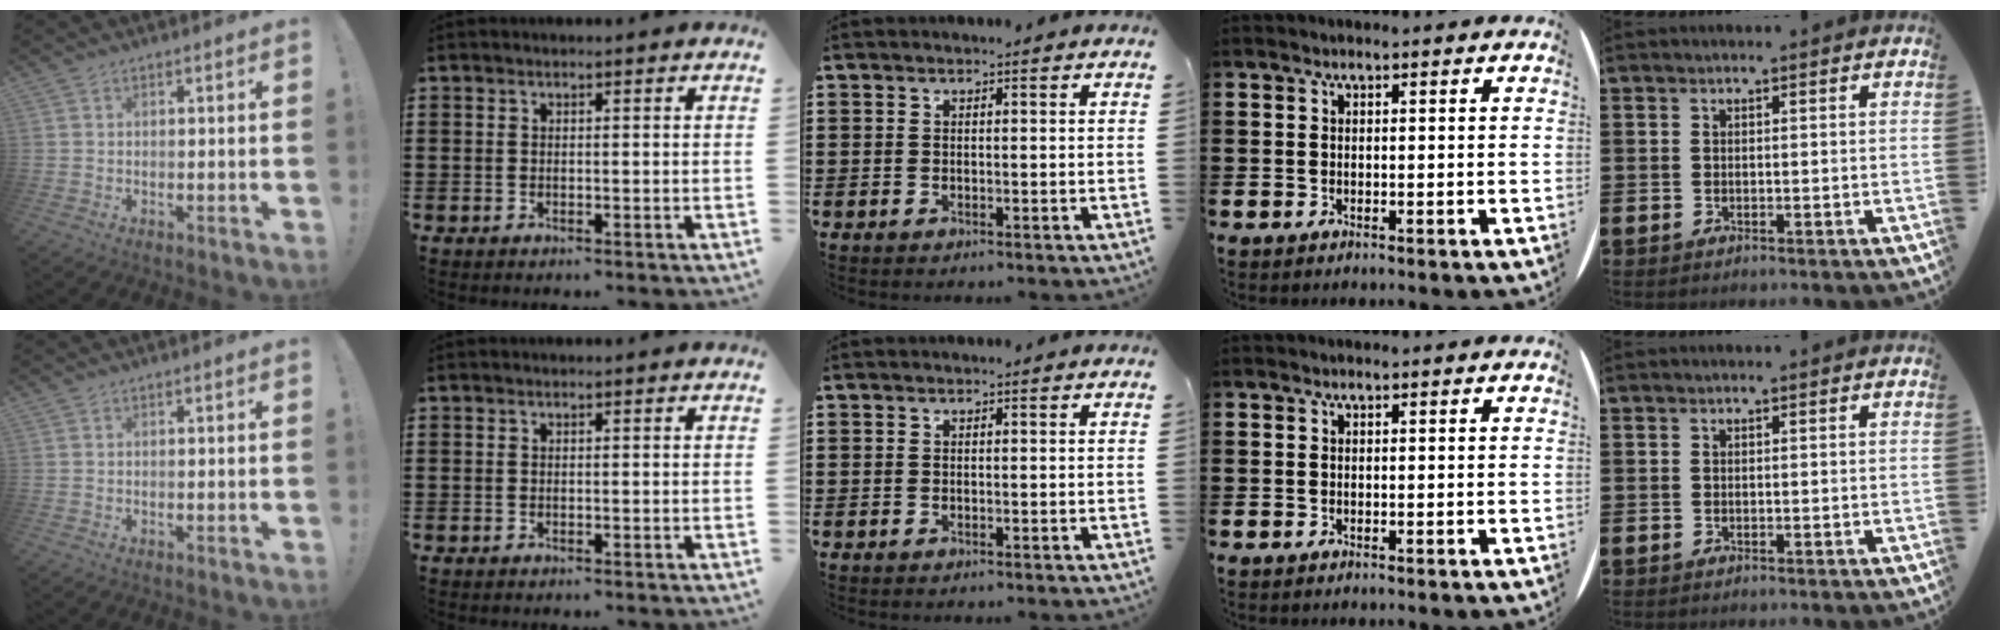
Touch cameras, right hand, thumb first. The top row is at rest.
{}